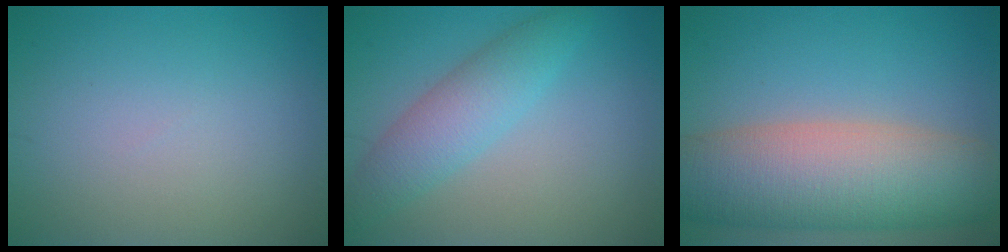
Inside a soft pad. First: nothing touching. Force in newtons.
{"total": 4.1, "press": 4.1, "slide": 0.2}
{"total": 11.1, "press": 11.1, "slide": 0.7}